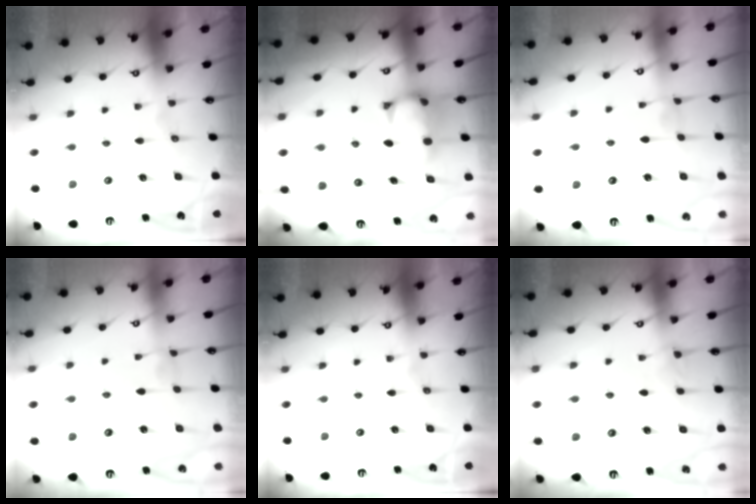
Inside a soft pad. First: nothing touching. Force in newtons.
{"total": 1.2, "press": 0.6, "slide": 1.0}
{"total": 2.8, "press": 2.7, "slide": 0.4}
{"total": 2.8, "press": 2.7, "slide": 0.4}
{"total": 0.0}
{"total": 1.8, "press": 1.8, "slide": 0.3}